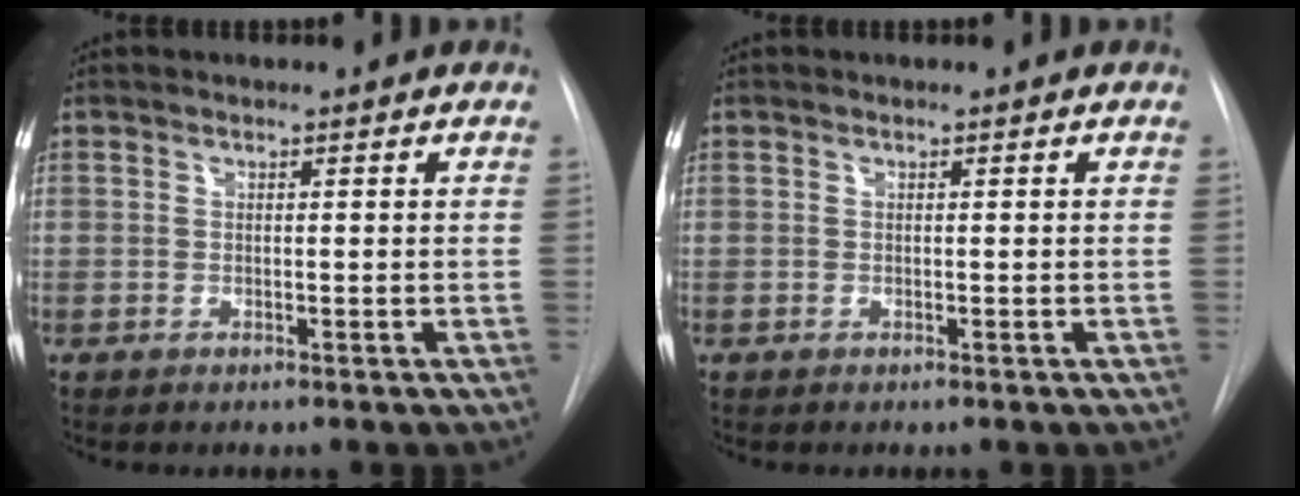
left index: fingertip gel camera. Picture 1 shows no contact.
{"total": 0.0}